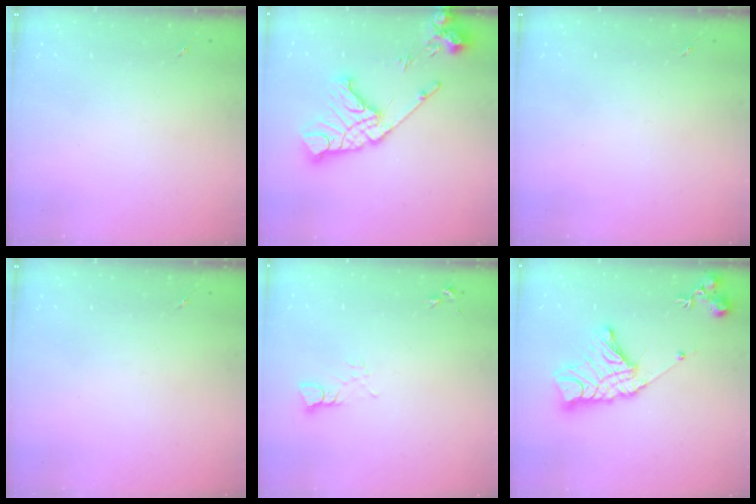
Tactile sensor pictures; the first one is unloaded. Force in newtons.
{"total": 19.0, "press": 18.8, "slide": 2.3}
{"total": 0.0}
{"total": 0.0}
{"total": 3.3, "press": 3.3, "slide": 0.0}
{"total": 17.0, "press": 16.9, "slide": 1.3}